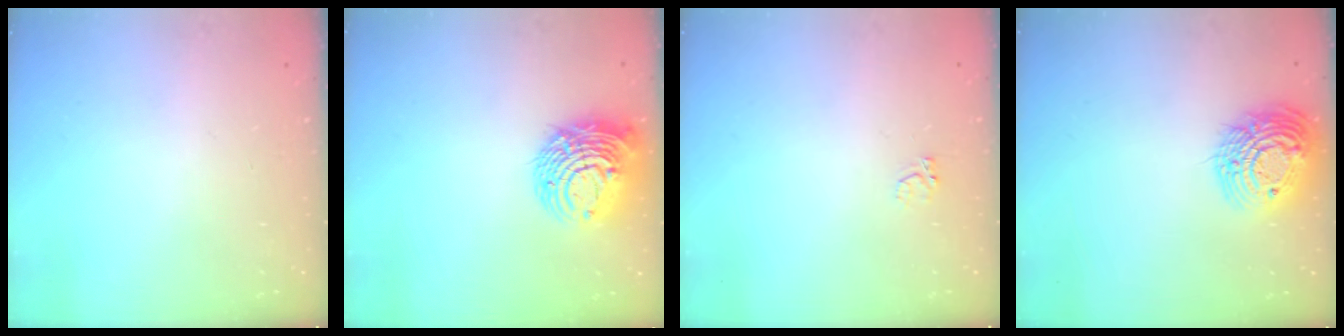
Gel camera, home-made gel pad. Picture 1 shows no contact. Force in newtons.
{"total": 13.0, "press": 12.9, "slide": 1.3}
{"total": 2.4, "press": 2.3, "slide": 0.5}
{"total": 16.4, "press": 16.3, "slide": 1.5}